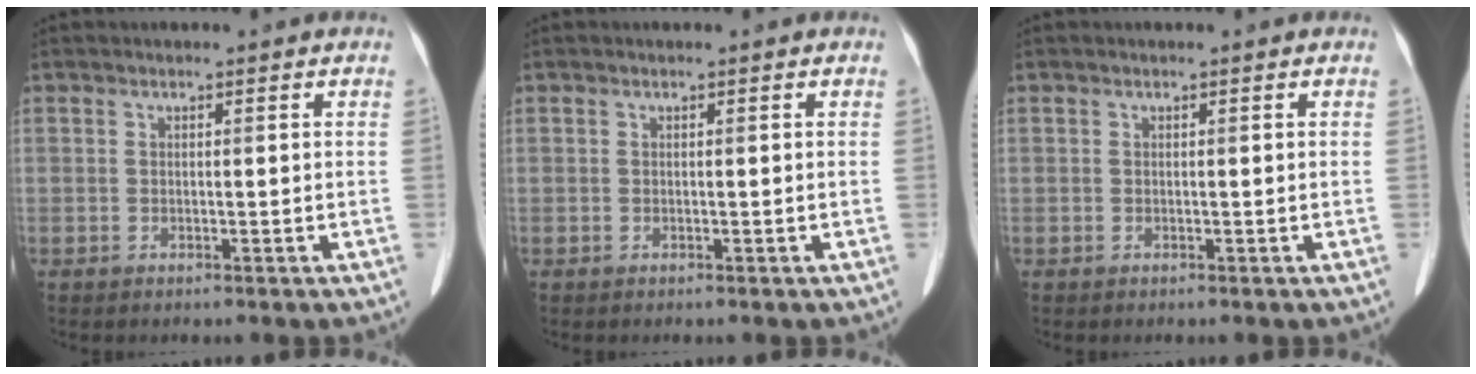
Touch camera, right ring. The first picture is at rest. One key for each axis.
{"total": 0.0}
{"total": 0.0}